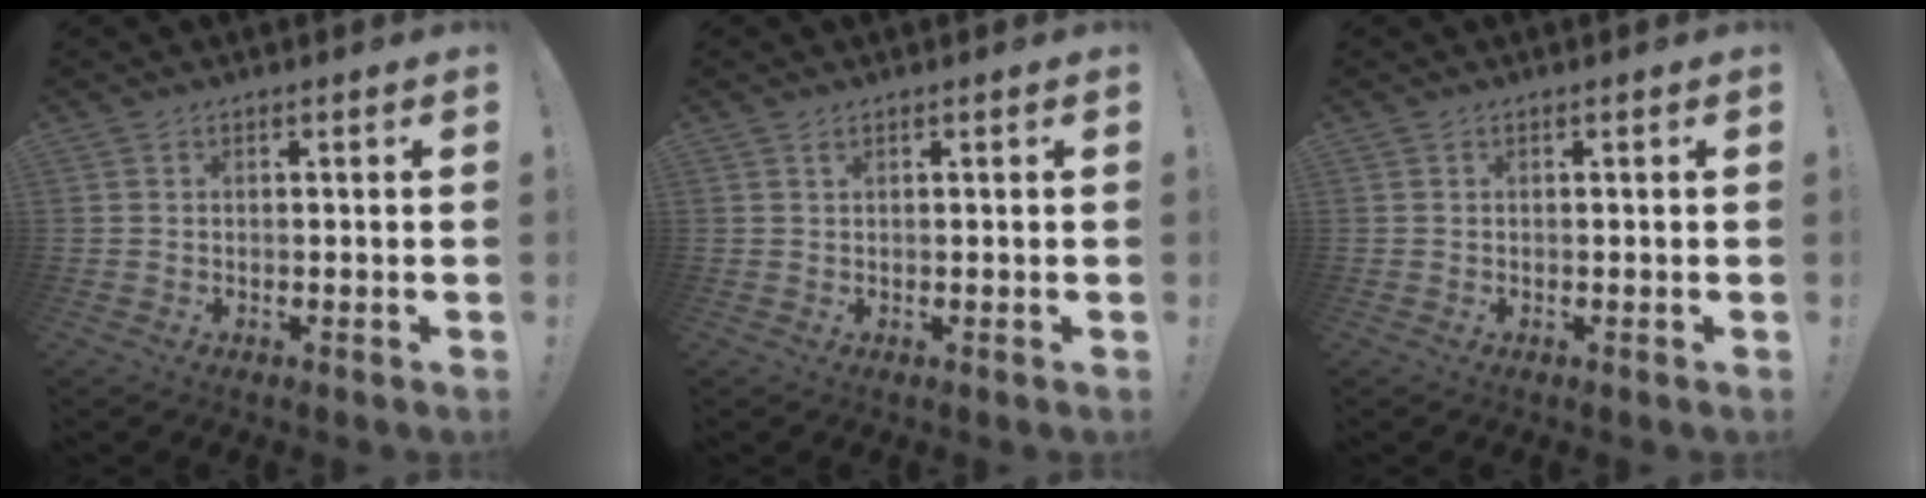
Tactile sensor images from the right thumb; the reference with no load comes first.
{"total": 0.7, "force": [0.5, 0.1, 0.4], "torque": [-0.006, -0.002, 0.009]}
{"total": 0.0}